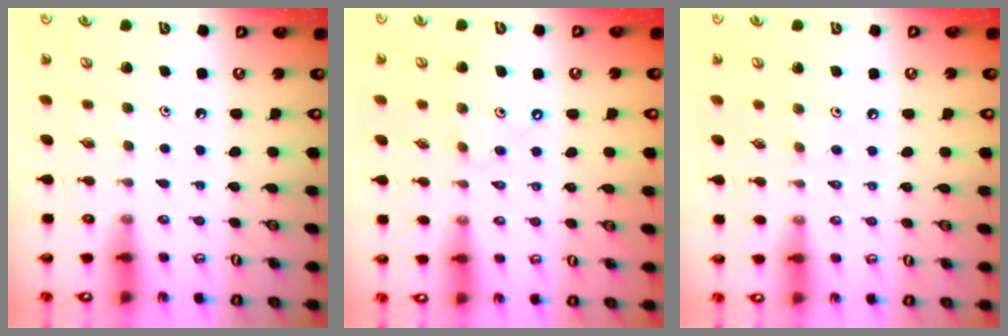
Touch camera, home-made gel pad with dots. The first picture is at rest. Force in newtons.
{"total": 7.2, "press": 7.2, "slide": 0.9}
{"total": 2.8, "press": 2.8, "slide": 0.5}